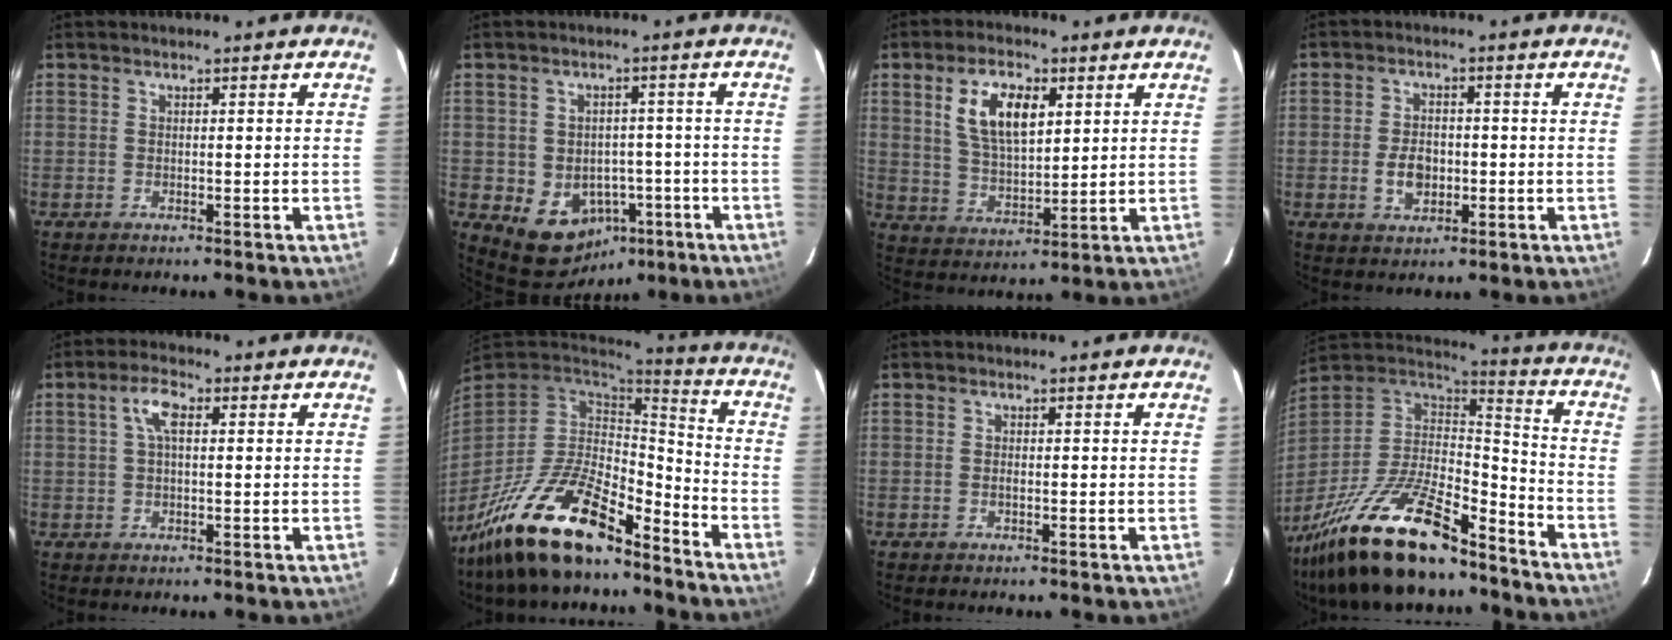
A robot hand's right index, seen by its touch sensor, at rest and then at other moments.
{"total": 9.3, "force": [-3.6, 8.0, 3.1], "torque": [-0.067, 0.026, -0.020]}
{"total": 10.3, "force": [4.0, 4.9, 8.2], "torque": [-0.159, 0.009, 0.080]}
{"total": 5.2, "force": [-1.1, 3.4, 3.8], "torque": [-0.072, 0.003, -0.014]}
{"total": 4.1, "force": [1.1, 1.6, 3.6], "torque": [-0.071, 0.012, 0.020]}
{"total": 20.4, "force": [-14.4, 7.1, 12.5], "torque": [-0.257, -0.022, -0.256]}
{"total": 0.5, "force": [-0.1, 0.0, 0.5], "torque": [-0.010, 0.000, -0.003]}
{"total": 27.3, "force": [-19.2, 9.1, 17.1], "torque": [-0.336, -0.030, -0.321]}